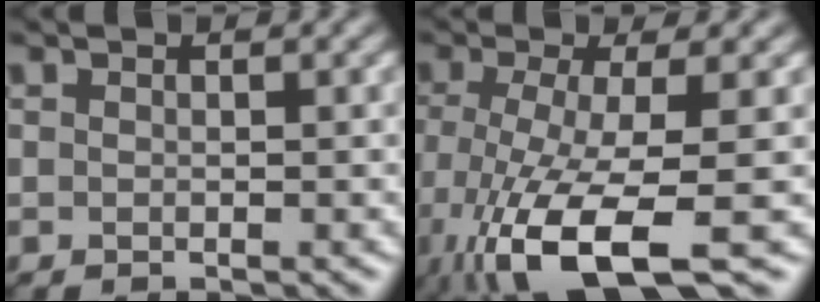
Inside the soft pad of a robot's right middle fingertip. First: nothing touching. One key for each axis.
{"total": 9.9, "fx": -4.6, "fy": 2.6, "fz": 8.4, "tx": -0.169, "ty": -0.021, "tz": -0.085}